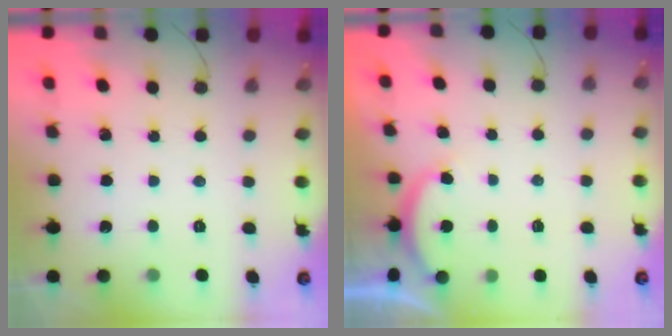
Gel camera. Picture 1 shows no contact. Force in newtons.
{"total": 2.5, "press": 2.5, "slide": 0.5}